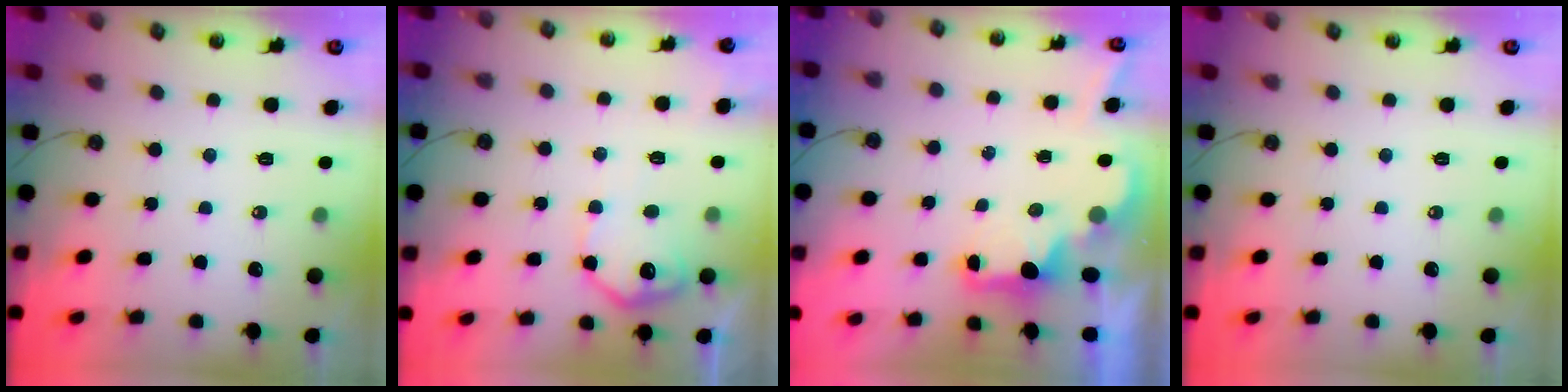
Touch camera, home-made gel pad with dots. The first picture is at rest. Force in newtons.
{"total": 10.7, "press": 10.7, "slide": 0.5}
{"total": 2.1, "press": 2.0, "slide": 0.8}
{"total": 0.0}